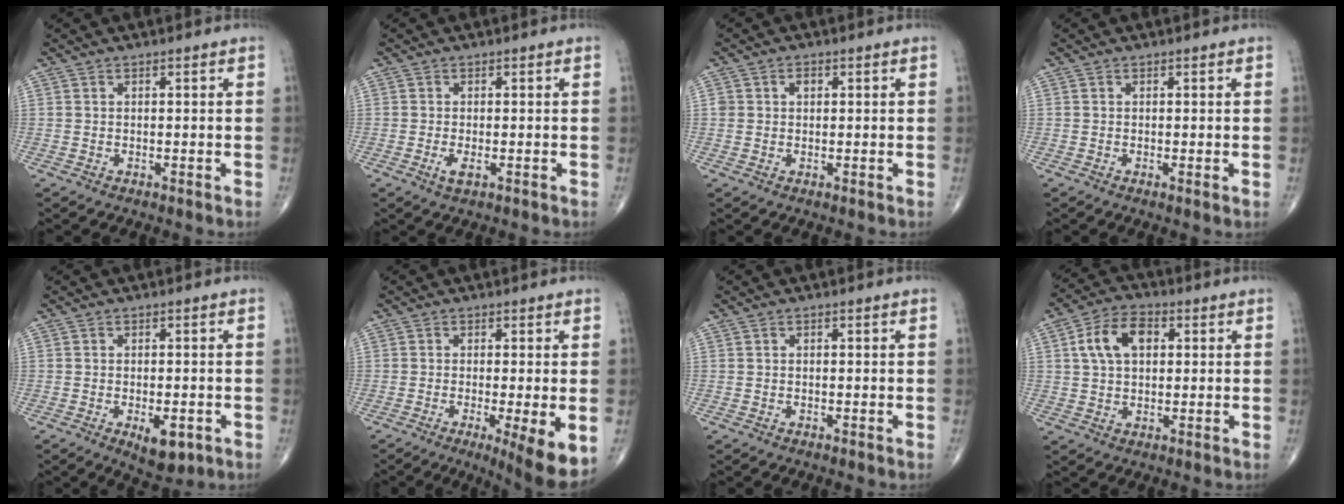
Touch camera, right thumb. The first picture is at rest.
{"total": 2.0, "force": [-0.7, 0.7, 1.8], "torque": [-0.041, -0.007, -0.013]}
{"total": 1.8, "force": [0.5, 1.4, 1.0], "torque": [-0.008, 0.001, 0.006]}
{"total": 0.8, "force": [0.0, 0.1, 0.8], "torque": [-0.018, -0.004, -0.002]}
{"total": 4.2, "force": [-1.6, 1.9, 3.4], "torque": [-0.044, -0.001, -0.015]}
{"total": 9.1, "force": [-2.8, 1.5, 8.5], "torque": [-0.127, -0.025, -0.042]}
{"total": 0.0}
{"total": 9.2, "force": [2.2, 5.8, 6.8], "torque": [-0.117, 0.015, 0.035]}